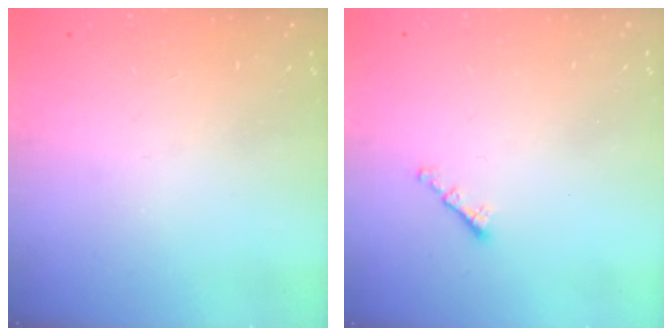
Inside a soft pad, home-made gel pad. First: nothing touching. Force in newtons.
{"total": 1.3, "press": 1.2, "slide": 0.5}